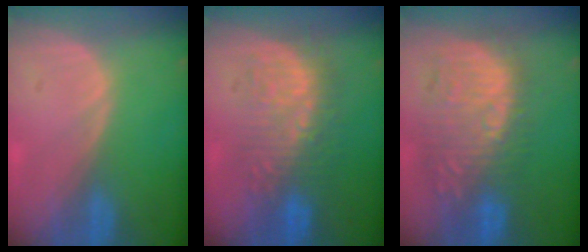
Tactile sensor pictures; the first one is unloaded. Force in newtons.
{"total": 8.8, "press": 8.7, "slide": 1.4}
{"total": 11.2, "press": 10.8, "slide": 3.1}